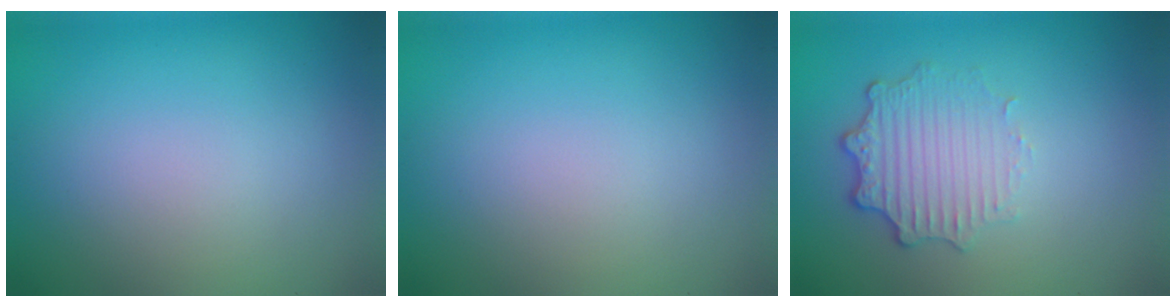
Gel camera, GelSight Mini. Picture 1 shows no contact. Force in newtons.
{"total": 0.0}
{"total": 3.6, "press": 2.8, "slide": 2.2}